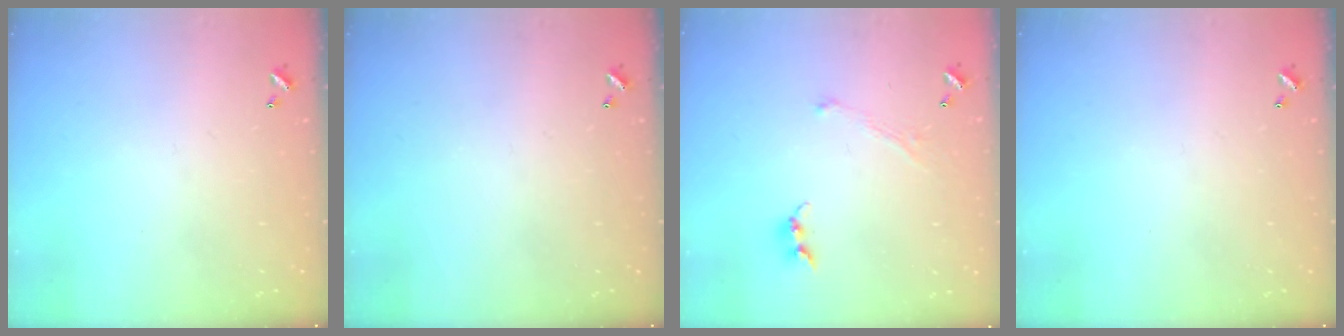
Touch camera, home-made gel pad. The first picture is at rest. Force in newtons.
{"total": 0.0}
{"total": 1.3, "press": 1.2, "slide": 0.5}
{"total": 0.0}